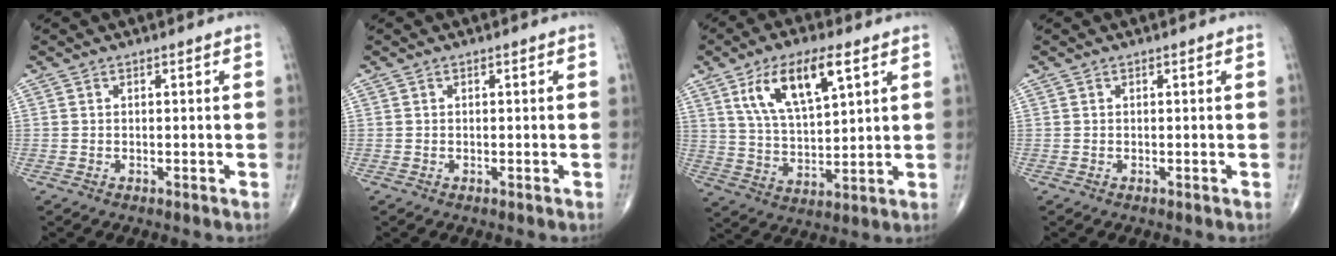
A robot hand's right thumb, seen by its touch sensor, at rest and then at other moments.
{"total": 0.0}
{"total": 13.7, "force": [6.4, 5.4, 10.9], "torque": [-0.184, -0.019, 0.123]}
{"total": 0.0}